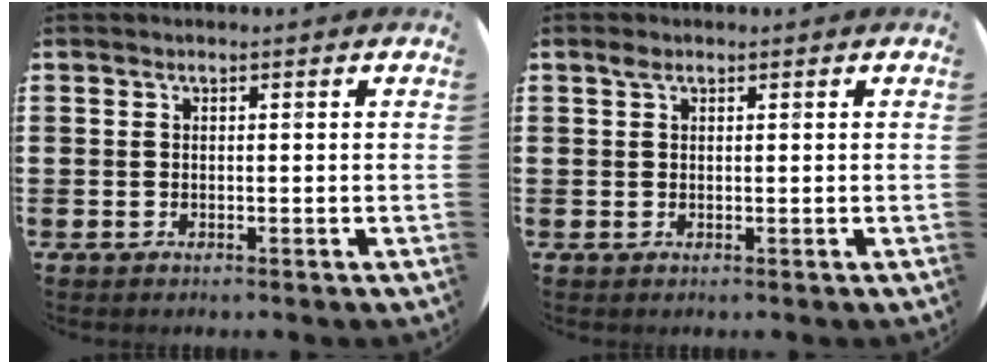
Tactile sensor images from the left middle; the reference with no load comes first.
{"total": 0.9, "force": [0.5, 0.5, 0.5], "torque": [-0.003, 0.001, 0.007]}